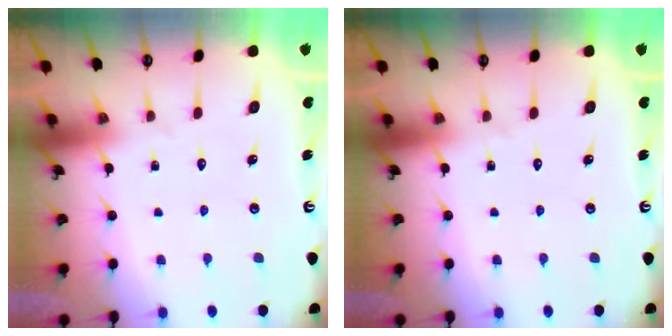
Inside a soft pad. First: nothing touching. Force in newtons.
{"total": 0.0}